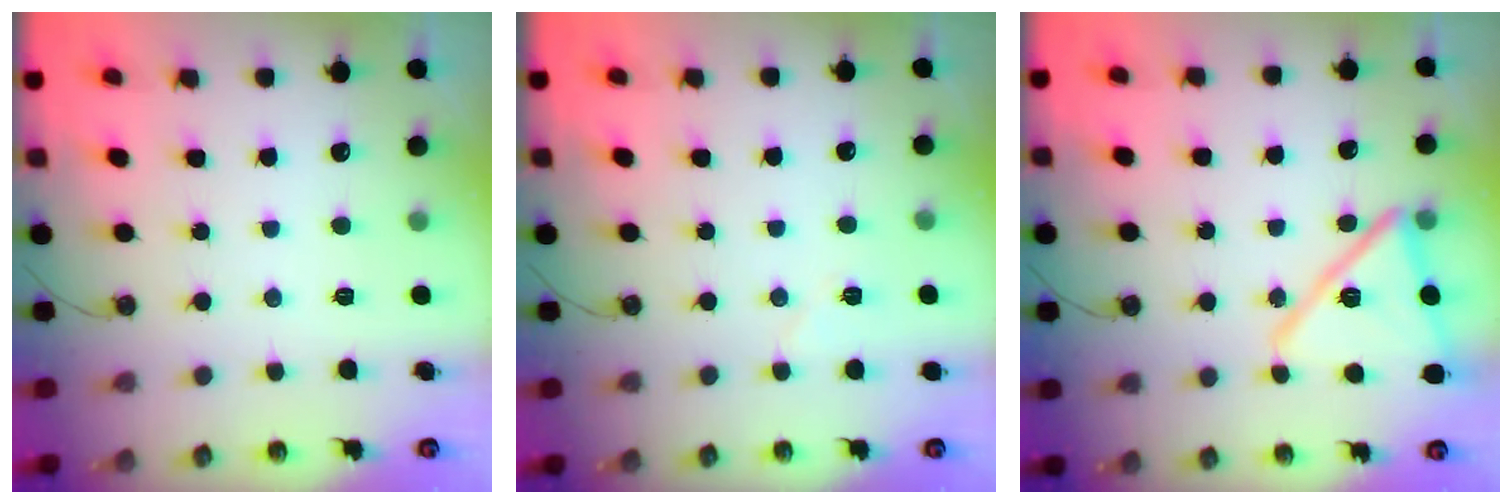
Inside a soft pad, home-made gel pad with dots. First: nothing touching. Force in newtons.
{"total": 4.3, "press": 3.9, "slide": 1.9}
{"total": 16.2, "press": 16.2, "slide": 1.1}